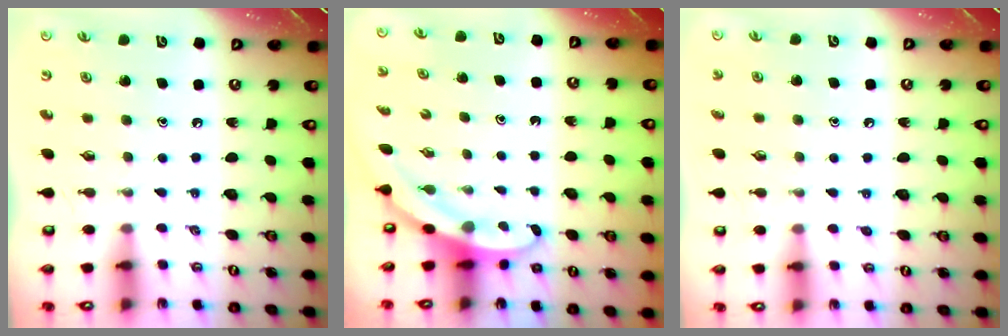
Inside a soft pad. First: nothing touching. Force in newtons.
{"total": 3.3, "press": 3.3, "slide": 0.2}
{"total": 3.8, "press": 3.7, "slide": 0.5}